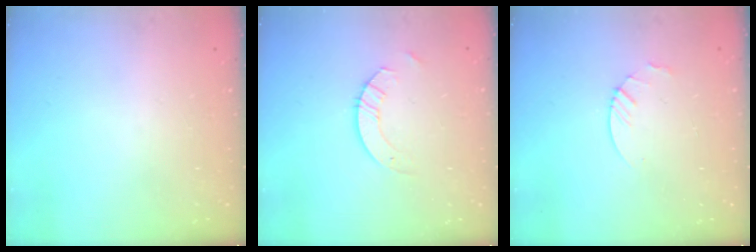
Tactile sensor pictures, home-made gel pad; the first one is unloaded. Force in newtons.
{"total": 4.4, "press": 4.3, "slide": 0.4}
{"total": 3.0, "press": 2.9, "slide": 0.3}